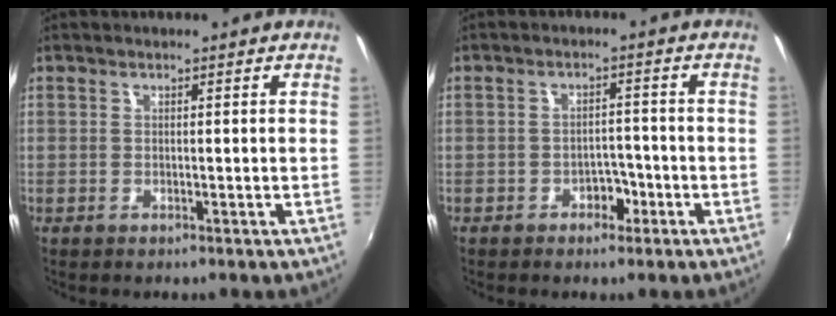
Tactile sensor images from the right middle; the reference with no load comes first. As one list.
[{"total": 3.1, "force": [-1.8, 2.2, 1.2], "torque": [-0.023, 0.005, -0.026]}]